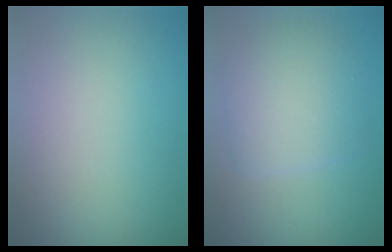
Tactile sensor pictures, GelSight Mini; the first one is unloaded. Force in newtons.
{"total": 4.3, "press": 4.3, "slide": 0.1}